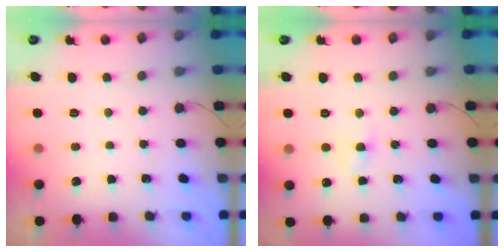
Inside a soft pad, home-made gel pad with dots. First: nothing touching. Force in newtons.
{"total": 2.9, "press": 2.6, "slide": 1.2}